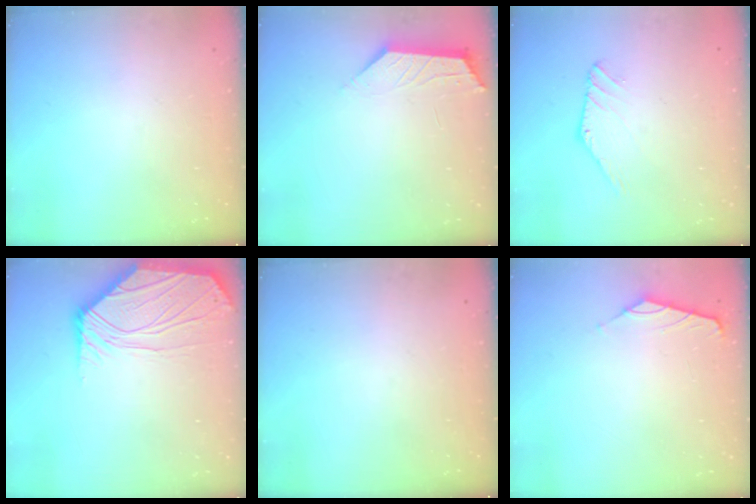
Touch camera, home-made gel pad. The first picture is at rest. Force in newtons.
{"total": 1.9, "press": 1.9, "slide": 0.4}
{"total": 1.4, "press": 1.4, "slide": 0.0}
{"total": 5.9, "press": 5.8, "slide": 0.9}
{"total": 0.0}
{"total": 0.0}